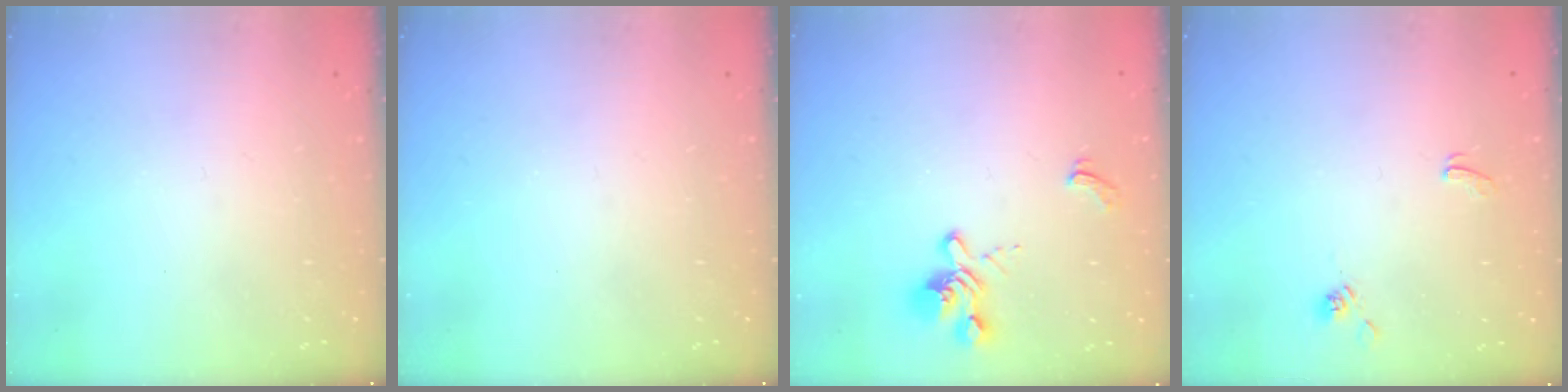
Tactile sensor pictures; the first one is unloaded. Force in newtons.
{"total": 0.0}
{"total": 2.6, "press": 2.3, "slide": 1.3}
{"total": 1.4, "press": 1.4, "slide": 0.4}